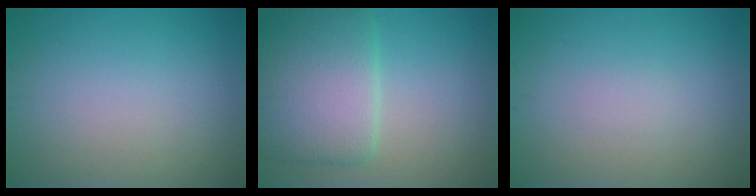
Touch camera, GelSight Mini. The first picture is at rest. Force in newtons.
{"total": 7.8, "press": 7.8, "slide": 0.3}
{"total": 0.6, "press": 0.6, "slide": 0.0}